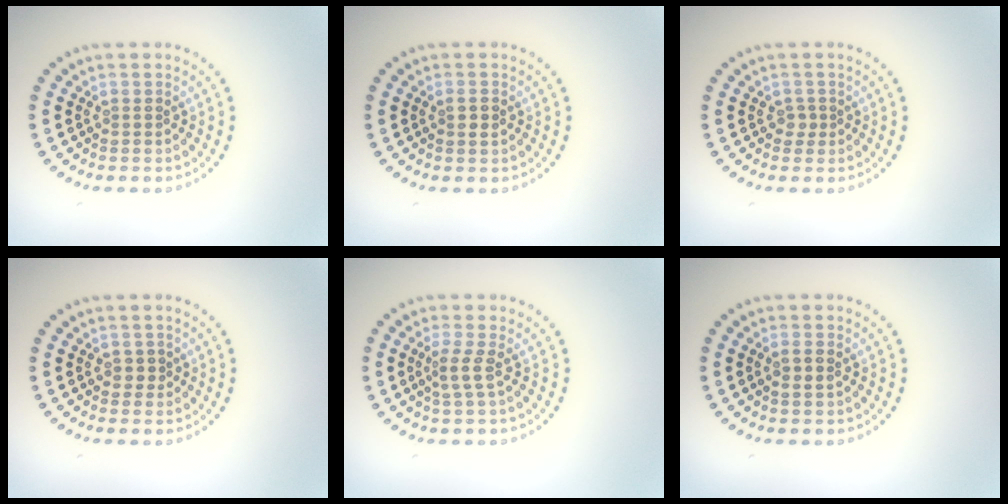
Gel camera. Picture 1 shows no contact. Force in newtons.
{"total": 1.1, "press": 1.1, "slide": 0.3}
{"total": 0.9, "press": 0.8, "slide": 0.5}
{"total": 0.9, "press": 0.8, "slide": 0.4}
{"total": 1.8, "press": 1.3, "slide": 1.2}
{"total": 1.2, "press": 1.2, "slide": 0.3}